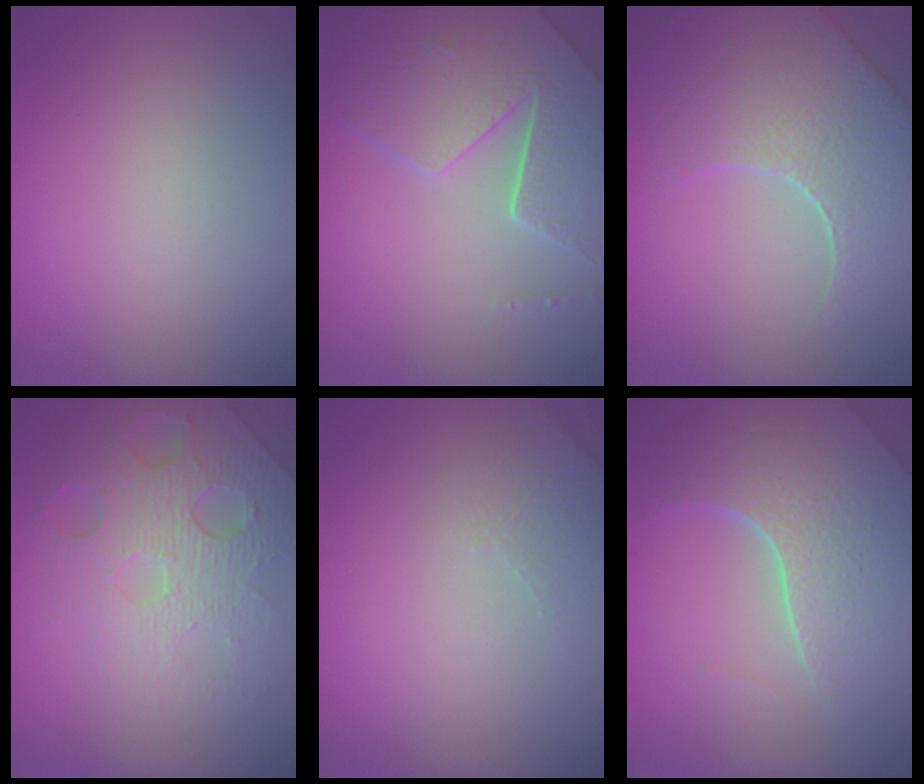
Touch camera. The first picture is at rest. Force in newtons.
{"total": 7.9, "press": 5.8, "slide": 5.5}
{"total": 9.0, "press": 6.4, "slide": 6.3}
{"total": 7.5, "press": 5.2, "slide": 5.4}
{"total": 2.1, "press": 2.0, "slide": 0.5}
{"total": 7.9, "press": 5.7, "slide": 5.4}